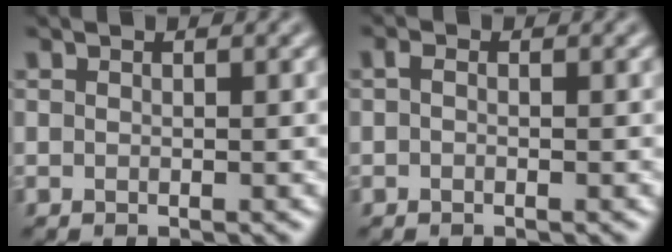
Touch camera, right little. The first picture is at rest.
{"total": 0.6, "force": [-0.3, 0.2, 0.5], "torque": [-0.011, 0.004, -0.009]}